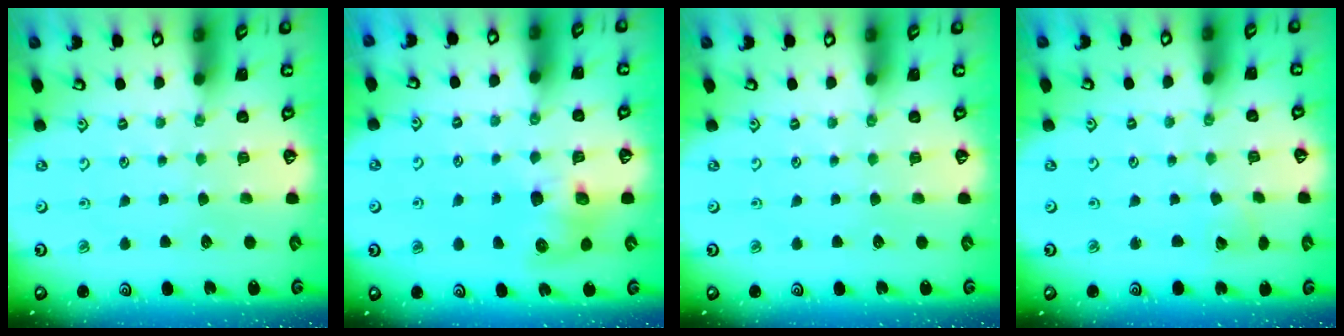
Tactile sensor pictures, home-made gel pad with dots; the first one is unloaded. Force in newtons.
{"total": 7.7, "press": 7.7, "slide": 1.0}
{"total": 0.0}
{"total": 3.8, "press": 3.8, "slide": 0.4}